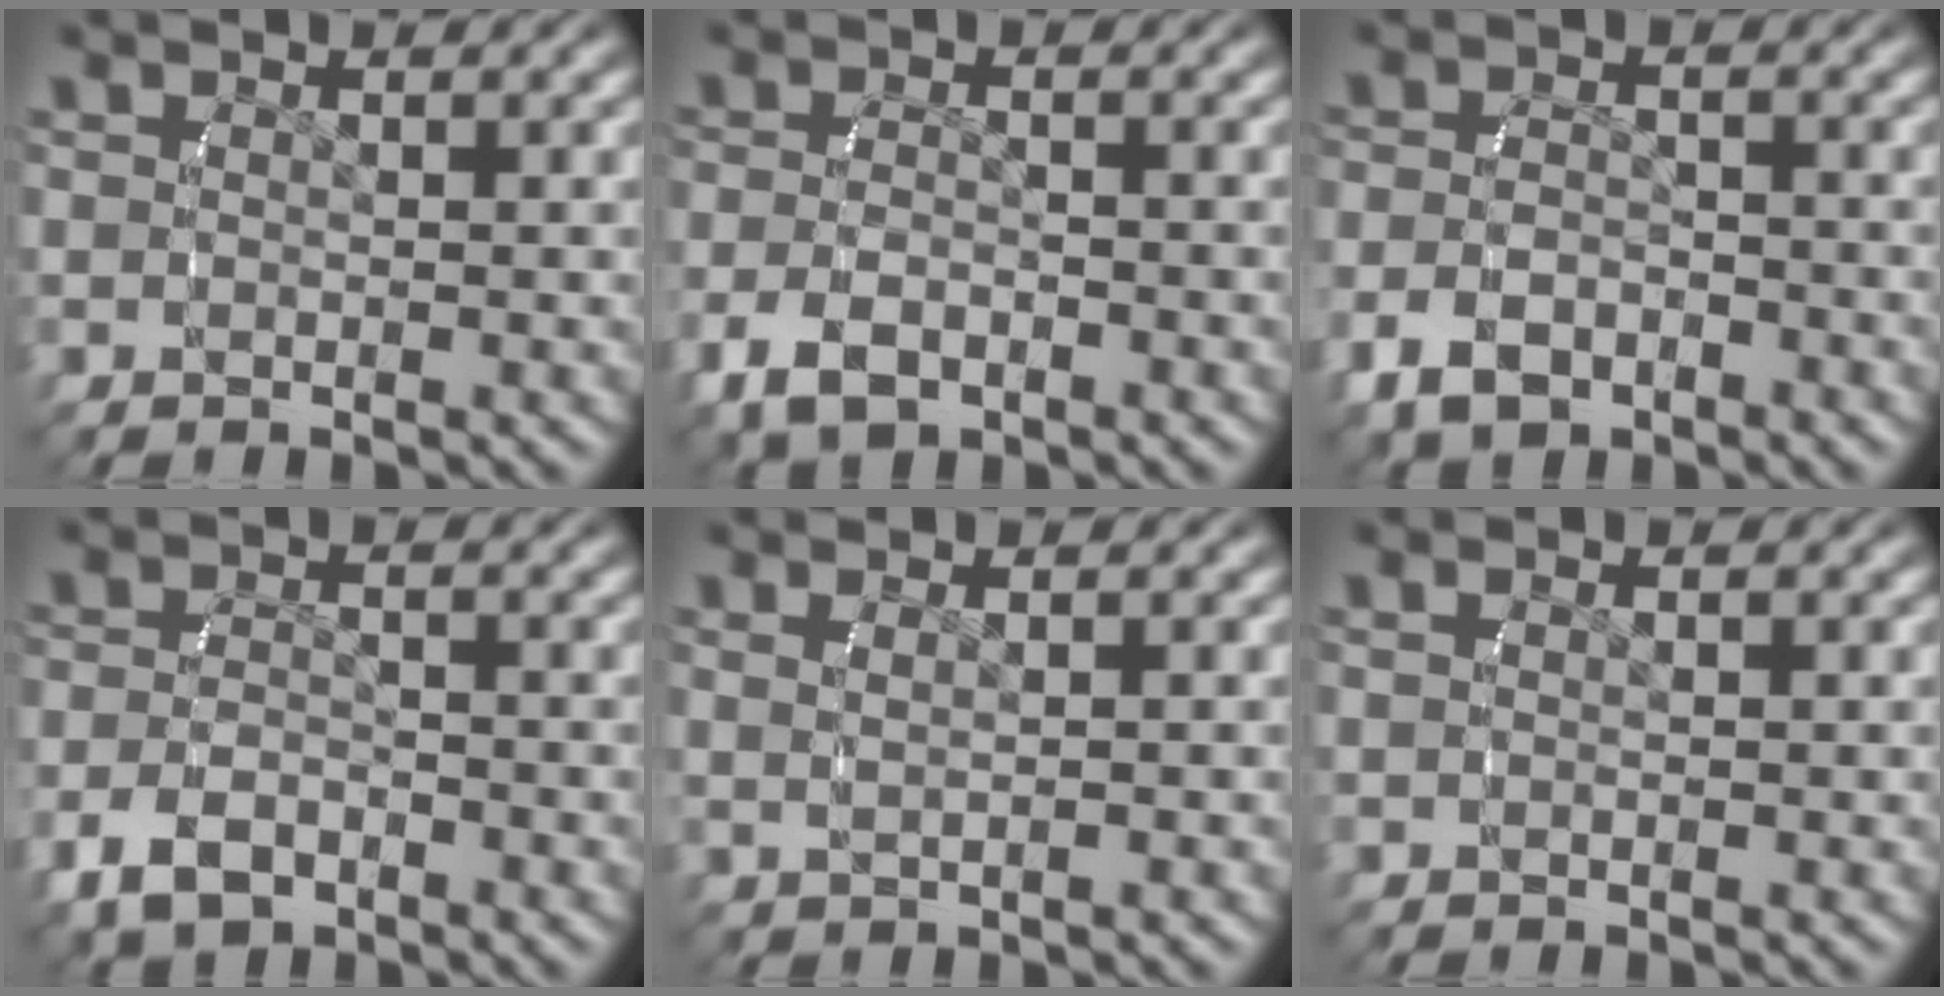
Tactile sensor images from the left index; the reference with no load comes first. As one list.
[{"total": 3.5, "force": [-1.7, 2.1, 2.2], "torque": [-0.050, -0.011, -0.020]}, {"total": 3.8, "force": [-2.1, 2.5, 1.9], "torque": [-0.039, -0.009, -0.029]}, {"total": 3.5, "force": [-2.0, 2.1, 2.0], "torque": [-0.042, -0.007, -0.026]}, {"total": 0.9, "force": [0.5, -0.3, 0.7], "torque": [-0.020, -0.002, 0.015]}, {"total": 0.0}]